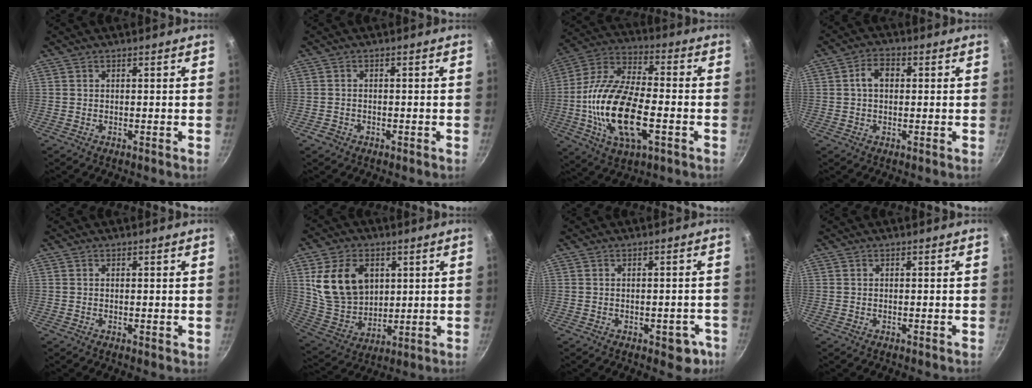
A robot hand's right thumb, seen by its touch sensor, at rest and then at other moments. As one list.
[{"total": 1.7, "force": [-1.0, 1.3, 0.5], "torque": [-0.011, 0.011, -0.013]}, {"total": 20.8, "force": [-4.4, 9.5, 18.0], "torque": [-0.340, 0.022, -0.093]}, {"total": 4.7, "force": [0.6, 3.3, 3.3], "torque": [-0.041, 0.015, 0.003]}, {"total": 0.9, "force": [0.1, 0.4, 0.8], "torque": [-0.010, -0.002, 0.000]}, {"total": 16.1, "force": [4.4, 11.8, 10.1], "torque": [-0.163, -0.017, 0.096]}, {"total": 5.3, "force": [-2.1, 2.9, 3.9], "torque": [-0.022, 0.017, -0.017]}, {"total": 0.0}]